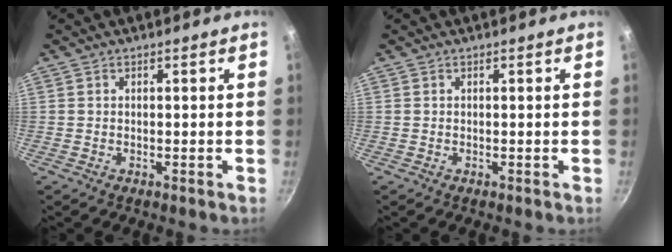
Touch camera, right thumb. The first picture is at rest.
{"total": 0.0}